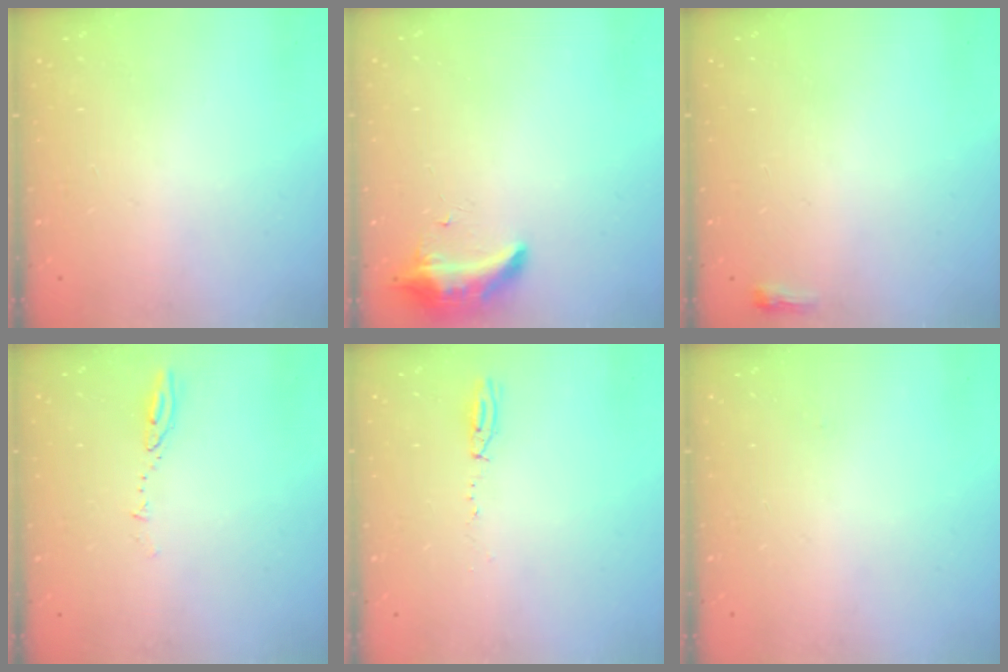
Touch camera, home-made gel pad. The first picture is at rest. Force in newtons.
{"total": 8.3, "press": 8.3, "slide": 0.1}
{"total": 2.6, "press": 2.5, "slide": 0.6}
{"total": 4.5, "press": 4.4, "slide": 0.5}
{"total": 3.9, "press": 3.8, "slide": 0.9}
{"total": 9.0, "press": 1.4, "slide": 8.9}